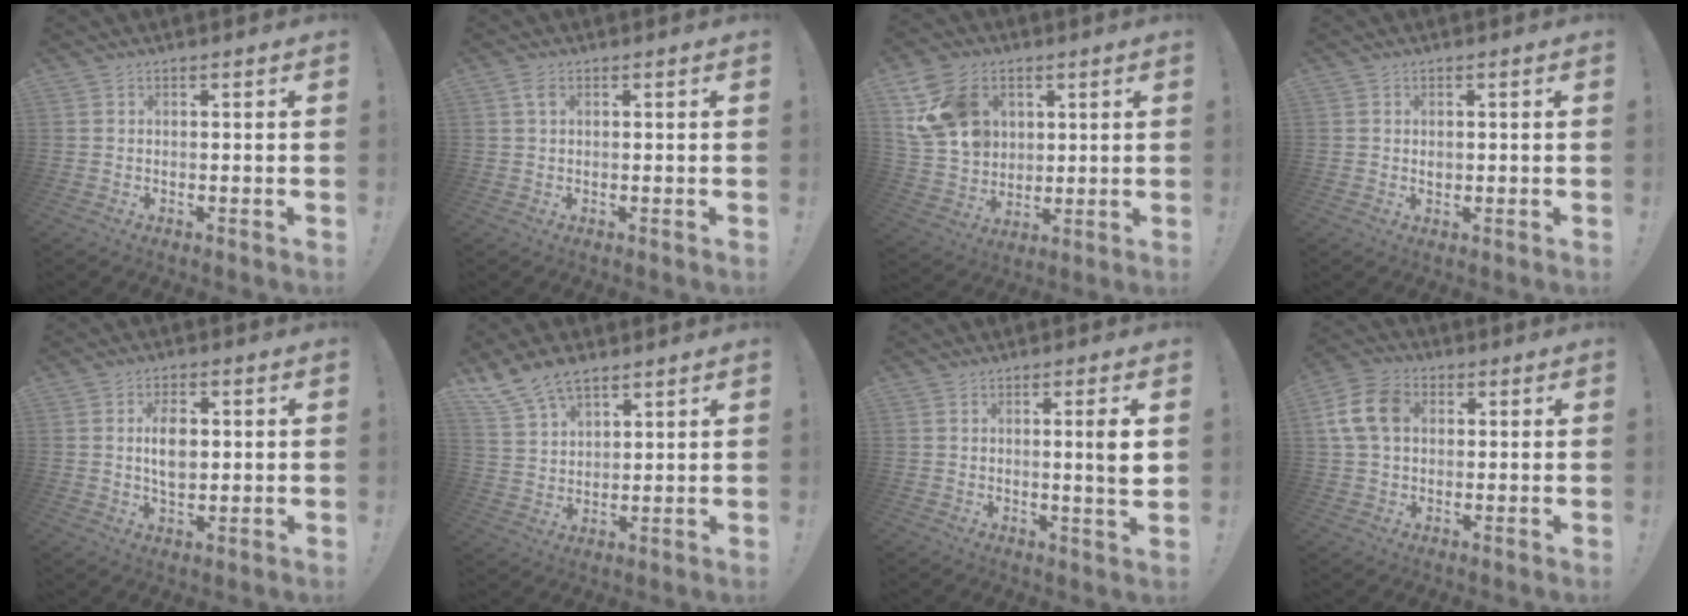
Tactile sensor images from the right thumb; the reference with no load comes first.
{"total": 2.3, "force": [0.9, 1.1, 1.8], "torque": [-0.034, 0.002, 0.015]}
{"total": 15.9, "force": [6.1, 12.6, 7.6], "torque": [-0.134, -0.022, 0.125]}
{"total": 1.0, "force": [0.1, 0.9, 0.4], "torque": [-0.002, -0.001, -0.001]}
{"total": 7.6, "force": [1.0, 4.9, 5.8], "torque": [-0.089, 0.002, 0.013]}
{"total": 10.5, "force": [7.8, 5.4, 4.4], "torque": [-0.091, -0.039, 0.156]}
{"total": 5.5, "force": [0.9, -0.5, 5.4], "torque": [-0.078, -0.011, 0.006]}
{"total": 12.1, "force": [2.6, 8.9, 7.7], "torque": [-0.150, 0.013, 0.053]}